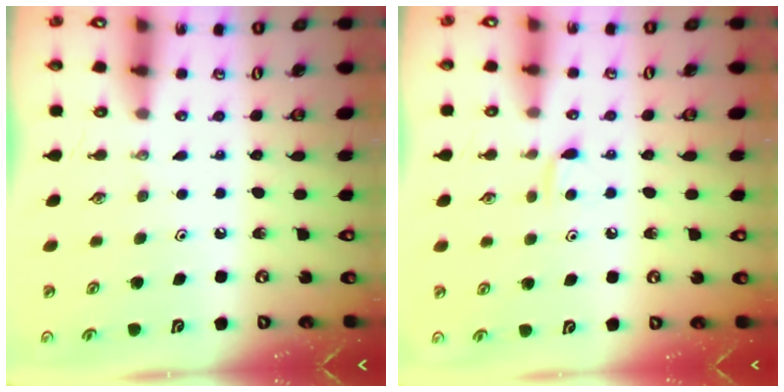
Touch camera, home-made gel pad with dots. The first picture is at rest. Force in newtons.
{"total": 4.5, "press": 4.5, "slide": 0.7}